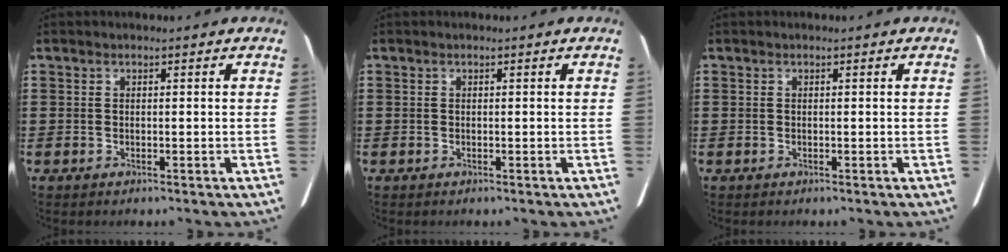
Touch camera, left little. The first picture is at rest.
{"total": 0.0}
{"total": 0.0}